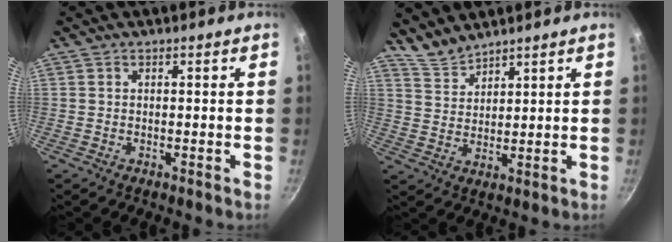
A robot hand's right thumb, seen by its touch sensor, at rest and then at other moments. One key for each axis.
{"total": 4.8, "fx": 4.7, "fy": 1.0, "fz": 0.9, "tx": -0.015, "ty": -0.026, "tz": 0.098}